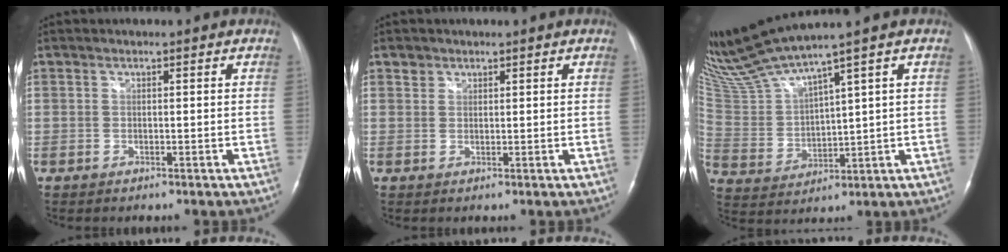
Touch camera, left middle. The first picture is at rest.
{"total": 1.4, "force": [0.9, 1.0, 0.0], "torque": [0.008, 0.004, 0.010]}
{"total": 10.2, "force": [9.0, -1.6, 4.7], "torque": [-0.109, -0.004, 0.192]}